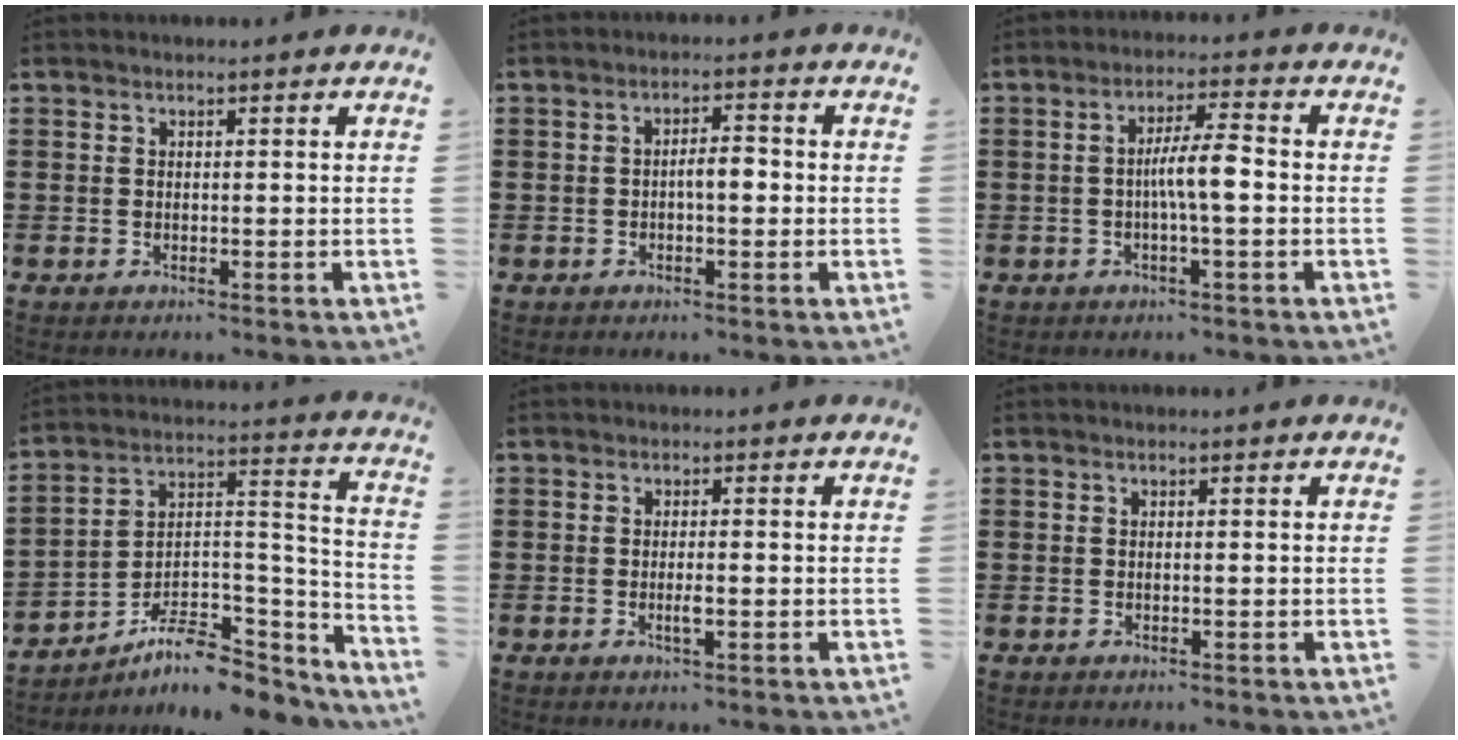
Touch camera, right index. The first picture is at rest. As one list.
[{"total": 3.3, "force": [-0.5, 1.0, 3.1], "torque": [-0.055, 0.005, -0.011]}, {"total": 5.7, "force": [-0.7, 0.7, 5.6], "torque": [-0.101, 0.003, -0.017]}, {"total": 8.7, "force": [-6.6, 3.5, 4.5], "torque": [-0.079, 0.011, -0.124]}, {"total": 1.8, "force": [-0.5, 0.2, 1.7], "torque": [-0.038, -0.004, -0.010]}, {"total": 0.0}]